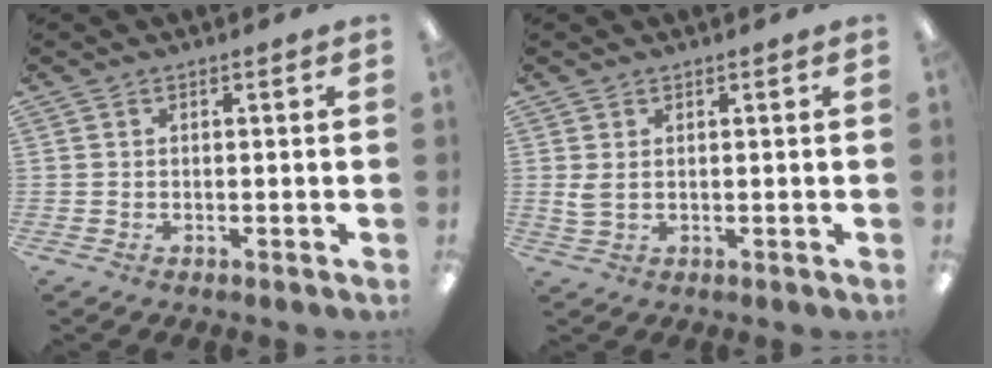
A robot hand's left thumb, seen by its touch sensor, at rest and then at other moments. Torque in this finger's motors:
{"motor_torque": [0.02, 0.02, -0.19, 0.12, 0.03]}